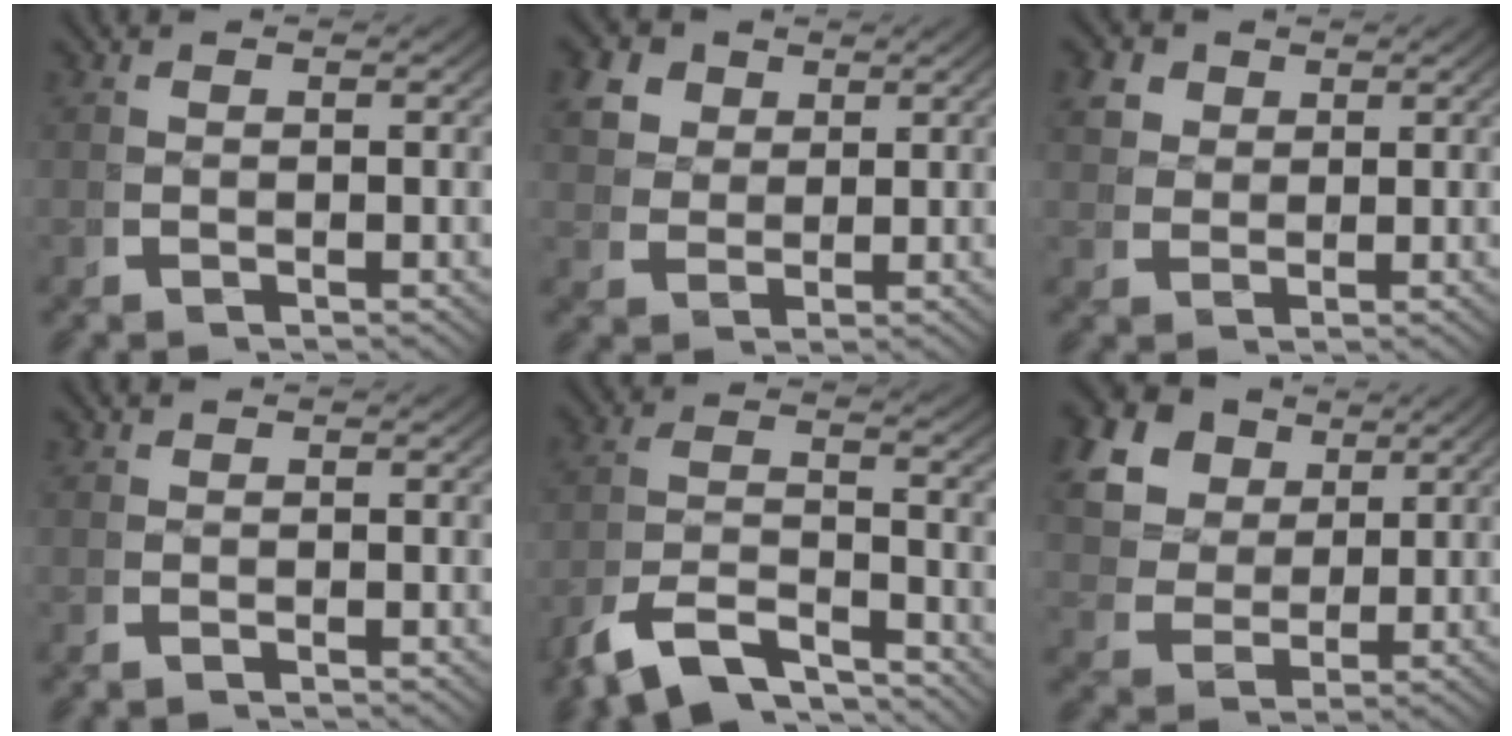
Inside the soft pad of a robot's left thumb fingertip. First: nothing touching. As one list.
[{"total": 6.0, "force": [3.1, 4.4, 2.7], "torque": [-0.060, -0.004, 0.055]}, {"total": 3.9, "force": [2.2, 2.8, 1.6], "torque": [-0.032, -0.004, 0.044]}, {"total": 0.0}, {"total": 7.9, "force": [-4.9, 4.0, 4.7], "torque": [-0.099, -0.032, -0.075]}, {"total": 10.4, "force": [4.2, 8.1, 5.1], "torque": [-0.119, -0.006, 0.069]}]